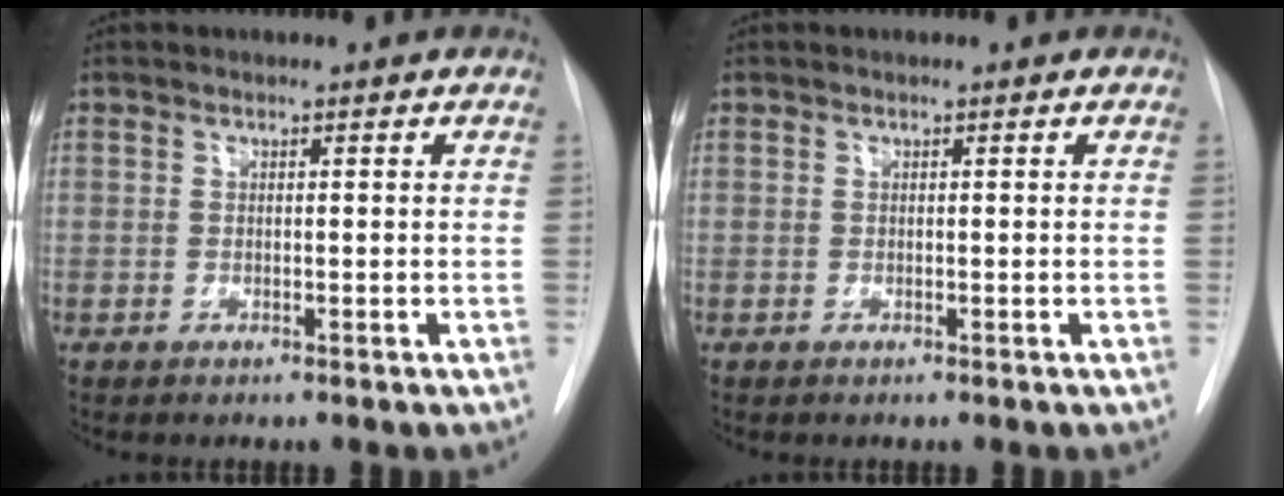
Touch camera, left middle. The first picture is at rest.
{"total": 0.0}